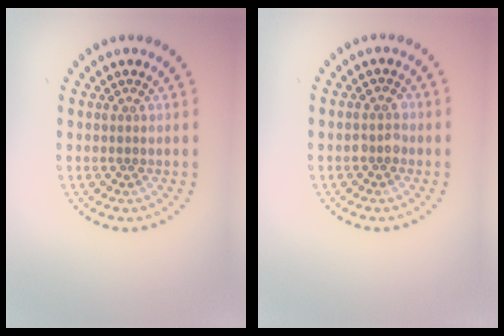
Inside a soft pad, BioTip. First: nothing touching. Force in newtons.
{"total": 1.5, "press": 1.5, "slide": 0.3}